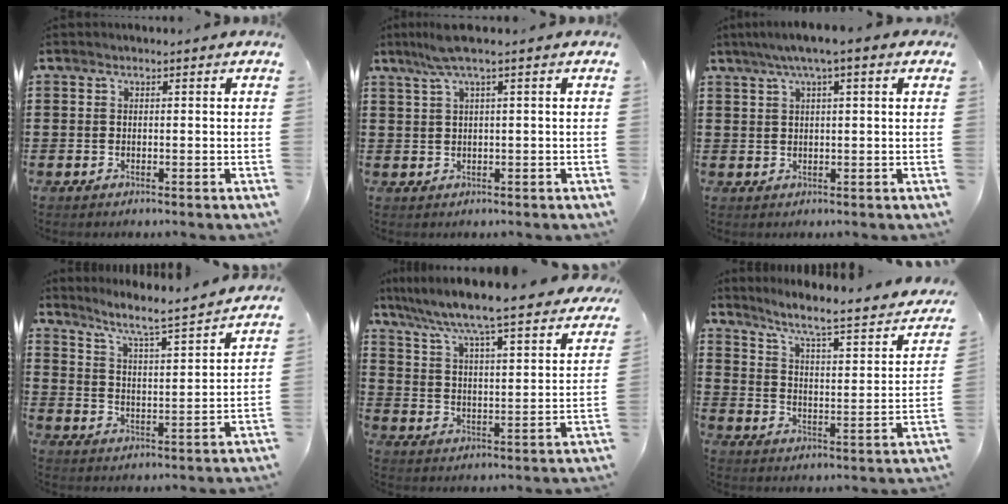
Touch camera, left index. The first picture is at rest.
{"total": 3.4, "force": [1.3, -0.2, 3.1], "torque": [-0.069, -0.004, 0.020]}
{"total": 3.8, "force": [1.9, 0.3, 3.3], "torque": [-0.066, 0.006, 0.032]}
{"total": 5.9, "force": [5.2, -0.6, 2.6], "torque": [-0.073, -0.044, 0.081]}
{"total": 5.9, "force": [5.5, -0.7, 2.1], "torque": [-0.069, -0.052, 0.084]}
{"total": 5.7, "force": [4.4, 0.0, 3.6], "torque": [-0.092, -0.041, 0.063]}